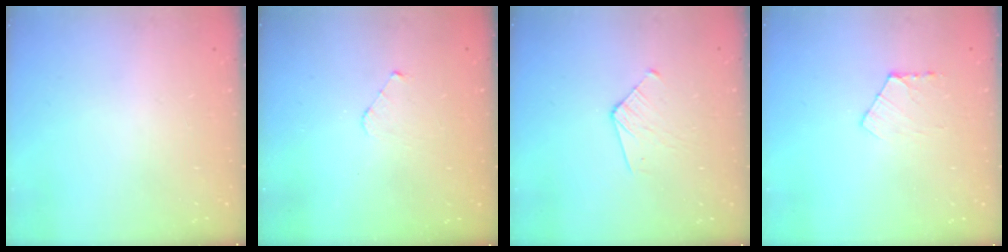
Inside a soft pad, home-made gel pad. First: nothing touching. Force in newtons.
{"total": 3.1, "press": 3.1, "slide": 0.3}
{"total": 5.7, "press": 5.7, "slide": 0.4}
{"total": 4.6, "press": 4.6, "slide": 0.5}